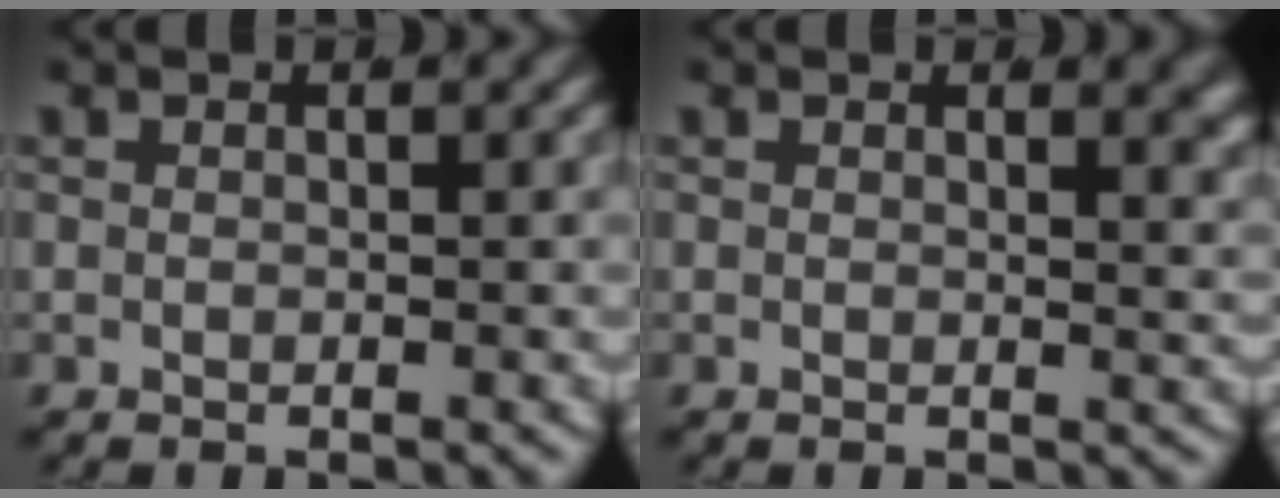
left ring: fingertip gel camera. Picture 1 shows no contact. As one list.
[{"total": 1.6, "force": [1.0, 0.2, 1.2], "torque": [-0.008, -0.008, 0.016]}]